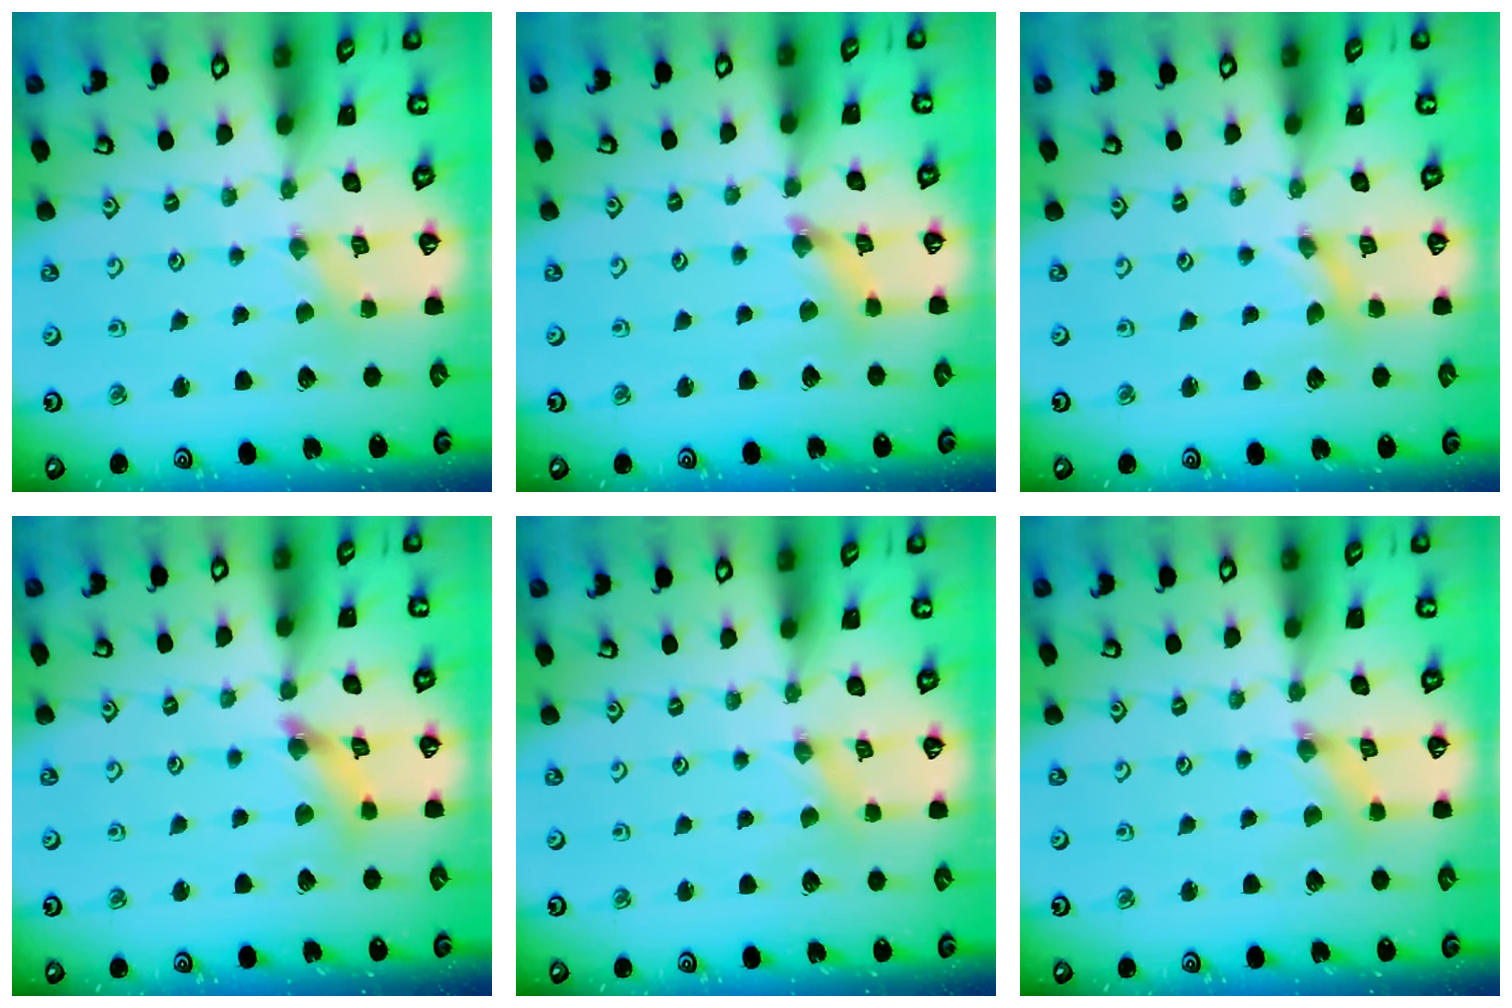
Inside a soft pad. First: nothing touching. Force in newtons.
{"total": 3.6, "press": 3.6, "slide": 0.2}
{"total": 0.0}
{"total": 5.7, "press": 5.7, "slide": 0.4}
{"total": 0.5, "press": 0.5, "slide": 0.1}
{"total": 1.9, "press": 1.8, "slide": 0.3}